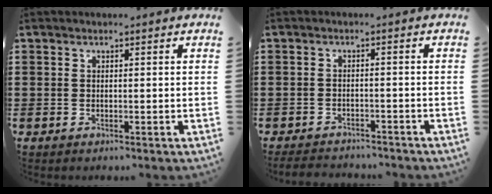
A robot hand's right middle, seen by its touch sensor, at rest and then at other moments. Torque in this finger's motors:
{"motor_torque": [0.44, -0.35, 0.01, 0.04]}